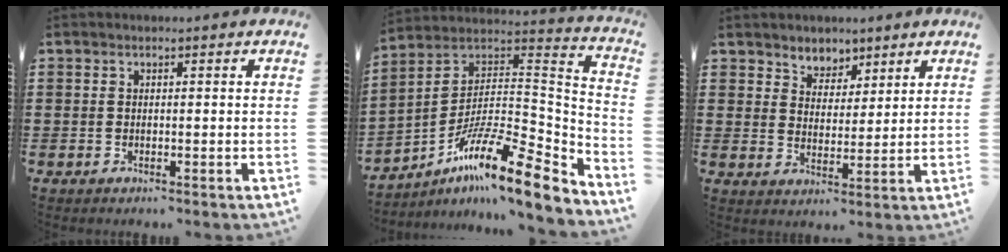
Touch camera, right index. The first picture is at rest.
{"total": 14.1, "force": [-9.5, 2.7, 10.0], "torque": [-0.169, 0.003, -0.177]}
{"total": 4.3, "force": [3.6, 2.5, -0.3], "torque": [-0.014, 0.000, 0.067]}